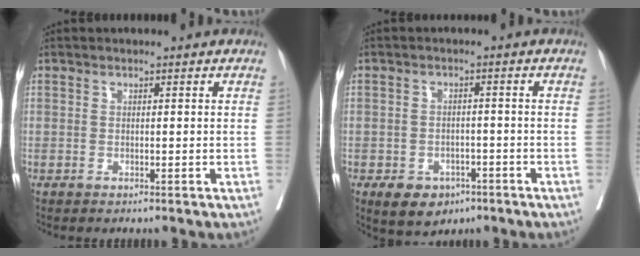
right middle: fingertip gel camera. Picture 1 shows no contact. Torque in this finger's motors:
{"motor_torque": [0.76, -0.60, 0.05, 0.03]}